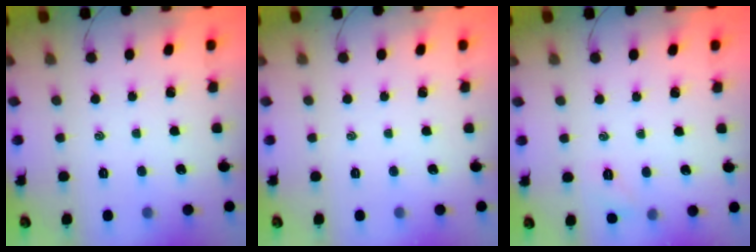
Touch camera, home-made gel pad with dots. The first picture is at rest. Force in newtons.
{"total": 0.0}
{"total": 4.9, "press": 4.7, "slide": 1.5}